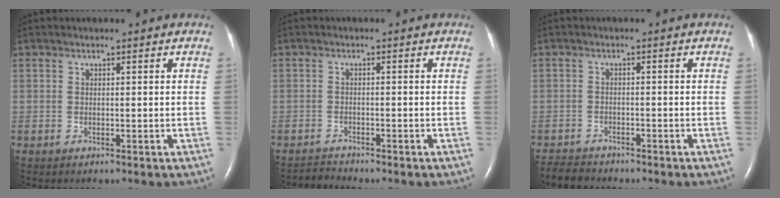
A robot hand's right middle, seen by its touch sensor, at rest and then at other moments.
{"total": 1.7, "force": [-1.5, -0.3, -0.6], "torque": [0.011, -0.013, -0.028]}
{"total": 3.6, "force": [-3.5, 0.9, 0.3], "torque": [-0.010, -0.011, -0.058]}